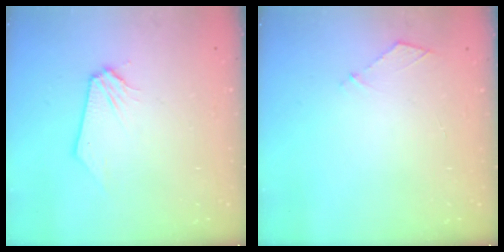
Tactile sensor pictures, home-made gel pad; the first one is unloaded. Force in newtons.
{"total": 5.1, "press": 5.1, "slide": 0.8}